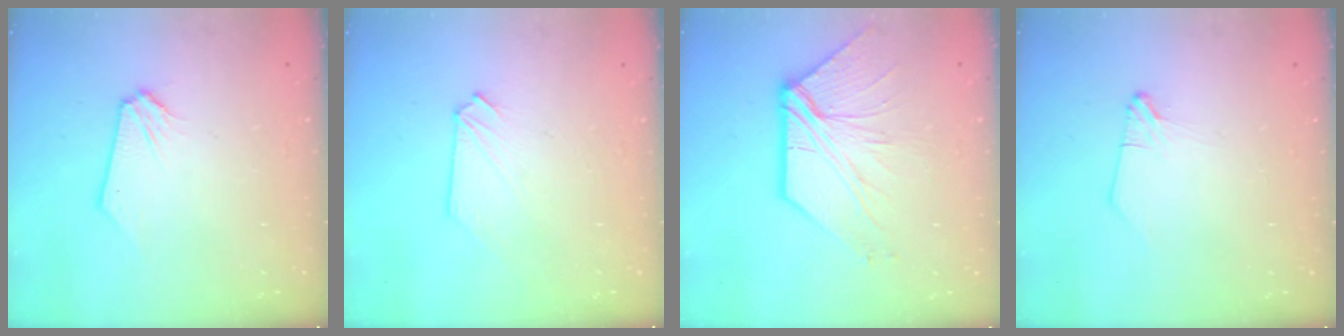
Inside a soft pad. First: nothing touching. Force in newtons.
{"total": 0.0}
{"total": 9.7, "press": 9.7, "slide": 0.4}
{"total": 1.0, "press": 1.0, "slide": 0.1}